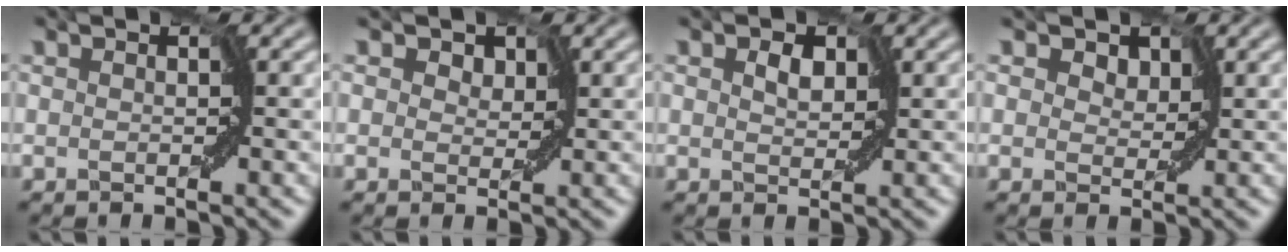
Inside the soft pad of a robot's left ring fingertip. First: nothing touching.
{"total": 2.5, "force": [1.2, 1.9, 1.0], "torque": [-0.004, 0.008, 0.002]}
{"total": 1.6, "force": [0.9, 1.0, 0.9], "torque": [-0.011, 0.000, 0.013]}
{"total": 2.9, "force": [1.6, 2.0, 1.3], "torque": [-0.011, 0.010, 0.005]}